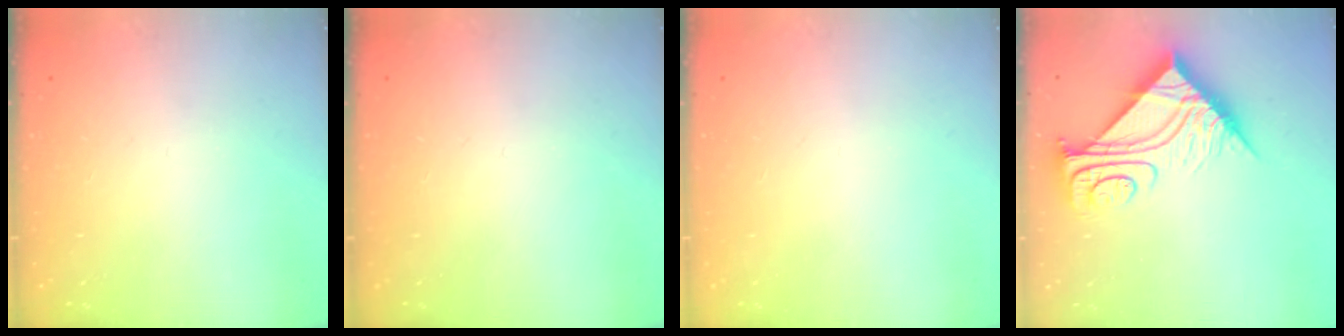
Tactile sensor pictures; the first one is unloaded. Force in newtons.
{"total": 0.0}
{"total": 0.0}
{"total": 10.4, "press": 10.4, "slide": 1.1}